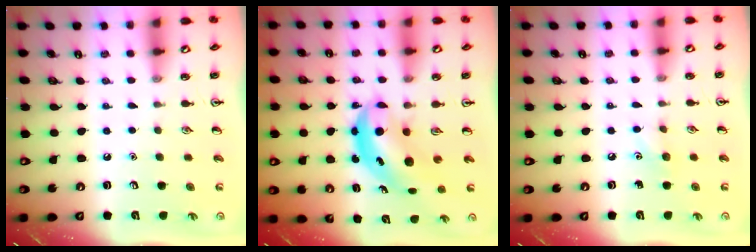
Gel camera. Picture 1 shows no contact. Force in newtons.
{"total": 6.1, "press": 5.9, "slide": 1.6}
{"total": 5.1, "press": 4.8, "slide": 1.8}